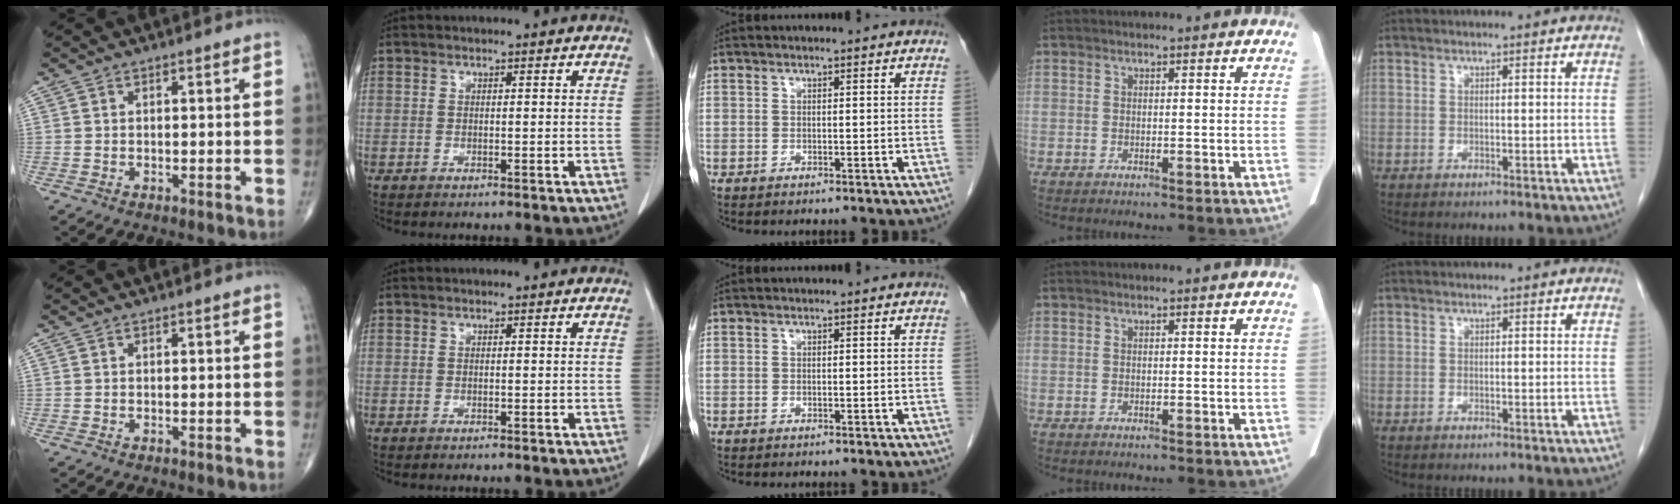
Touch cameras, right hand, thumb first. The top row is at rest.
{}